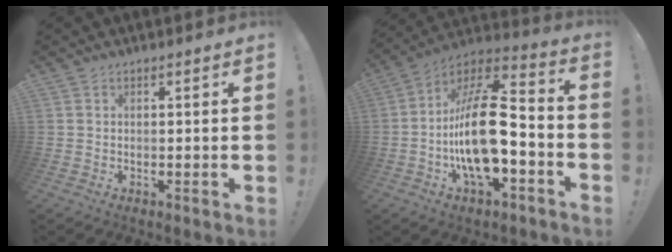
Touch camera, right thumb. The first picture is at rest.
{"total": 21.4, "force": [-4.0, 9.4, 18.8], "torque": [-0.360, 0.028, -0.065]}